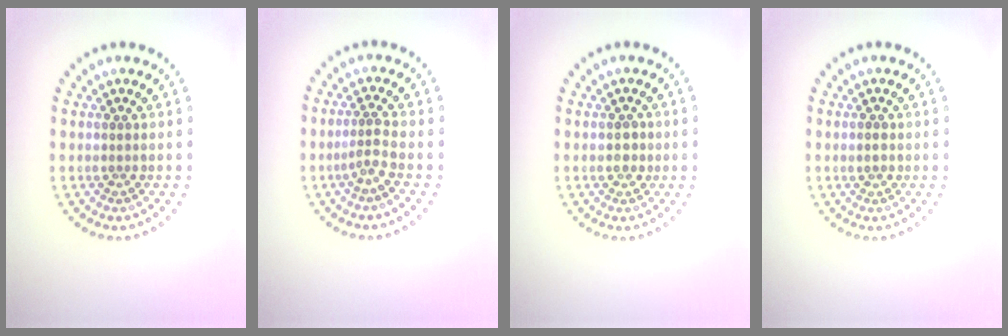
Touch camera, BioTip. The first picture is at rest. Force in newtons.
{"total": 1.6, "press": 1.1, "slide": 1.2}
{"total": 1.5, "press": 1.4, "slide": 0.5}
{"total": 1.1, "press": 1.0, "slide": 0.4}